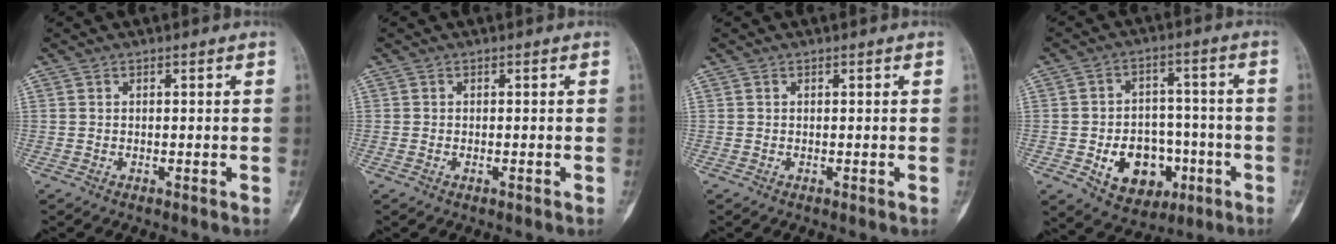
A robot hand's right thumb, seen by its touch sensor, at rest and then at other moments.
{"total": 0.6, "force": [-0.2, 0.3, 0.4], "torque": [-0.013, 0.008, -0.002]}
{"total": 0.0}
{"total": 12.8, "force": [-4.1, 9.7, 7.3], "torque": [-0.067, 0.034, -0.049]}